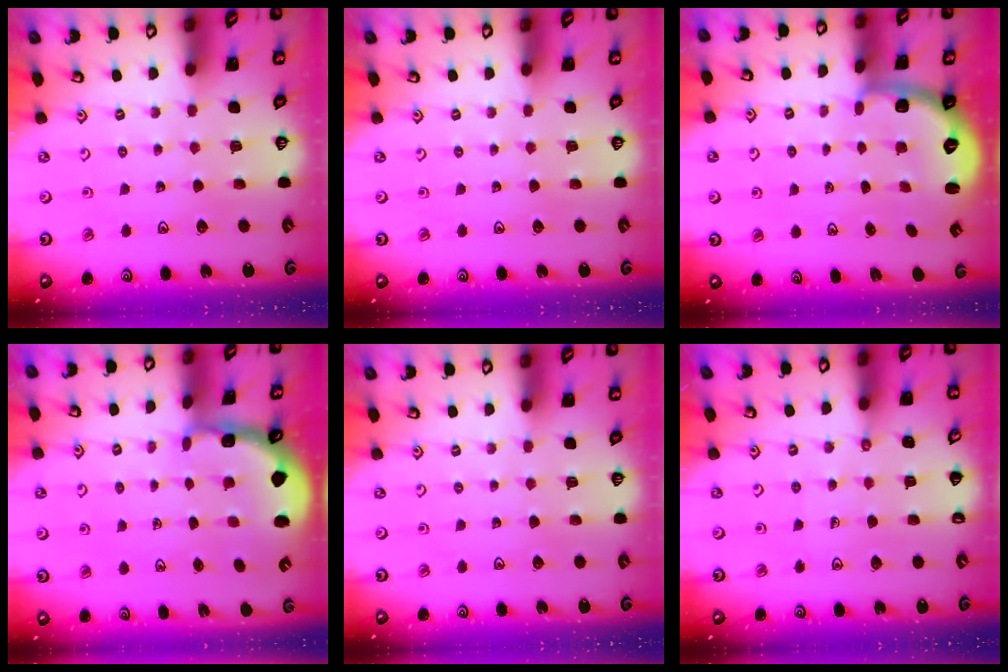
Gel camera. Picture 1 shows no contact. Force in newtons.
{"total": 0.0}
{"total": 2.6, "press": 1.6, "slide": 2.1}
{"total": 1.8, "press": 1.8, "slide": 0.3}
{"total": 0.0}
{"total": 2.3, "press": 2.3, "slide": 0.5}